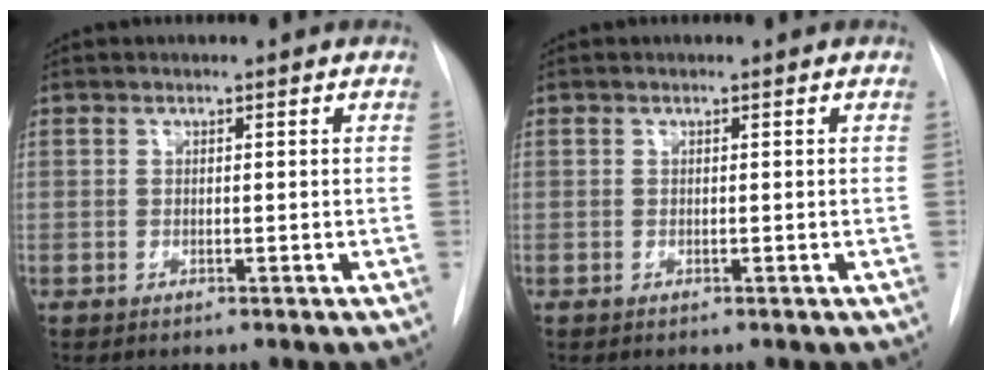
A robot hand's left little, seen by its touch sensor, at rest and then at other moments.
{"total": 0.0}